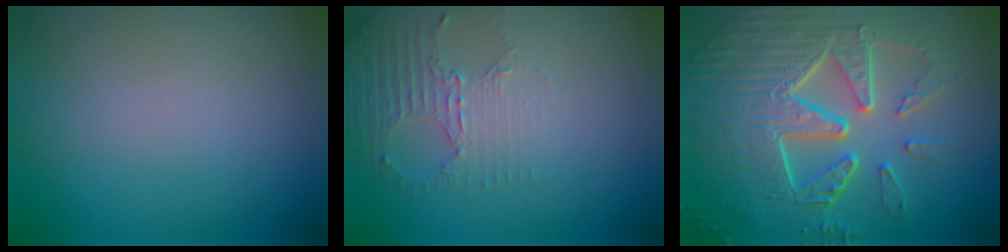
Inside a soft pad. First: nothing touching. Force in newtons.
{"total": 2.5, "press": 1.7, "slide": 1.8}
{"total": 9.9, "press": 6.7, "slide": 7.3}